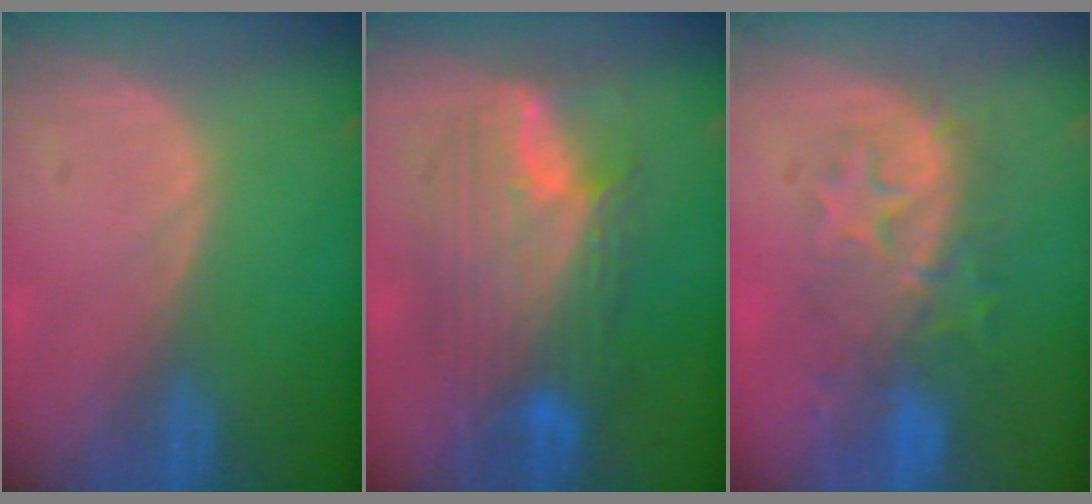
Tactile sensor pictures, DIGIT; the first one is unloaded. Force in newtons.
{"total": 10.5, "press": 10.4, "slide": 0.7}
{"total": 8.7, "press": 8.5, "slide": 1.6}